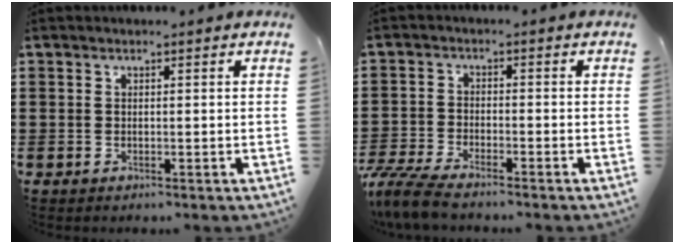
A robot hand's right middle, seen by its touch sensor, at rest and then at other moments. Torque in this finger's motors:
{"motor_torque": [1.74, -0.40, 0.74, 0.21]}